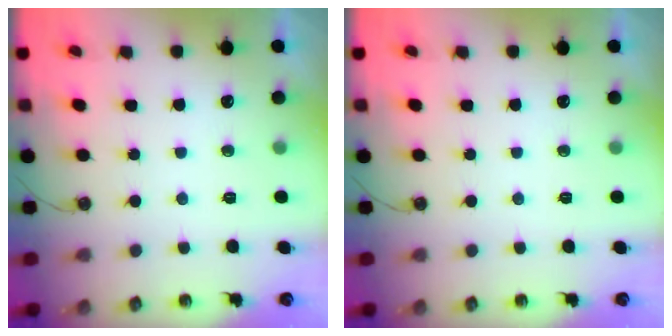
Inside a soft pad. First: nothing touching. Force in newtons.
{"total": 0.0}